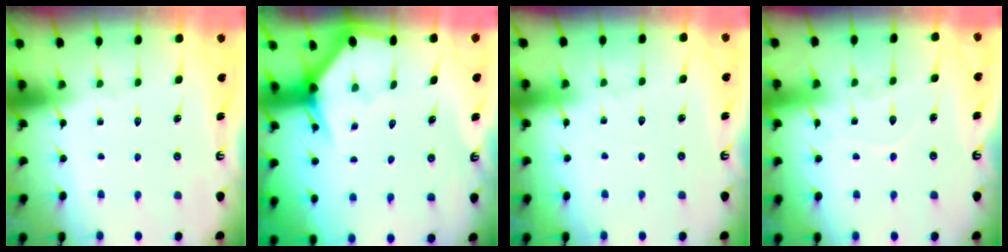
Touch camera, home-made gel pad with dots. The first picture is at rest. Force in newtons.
{"total": 3.1, "press": 3.1, "slide": 0.2}
{"total": 2.1, "press": 2.1, "slide": 0.2}
{"total": 7.0, "press": 7.0, "slide": 0.2}